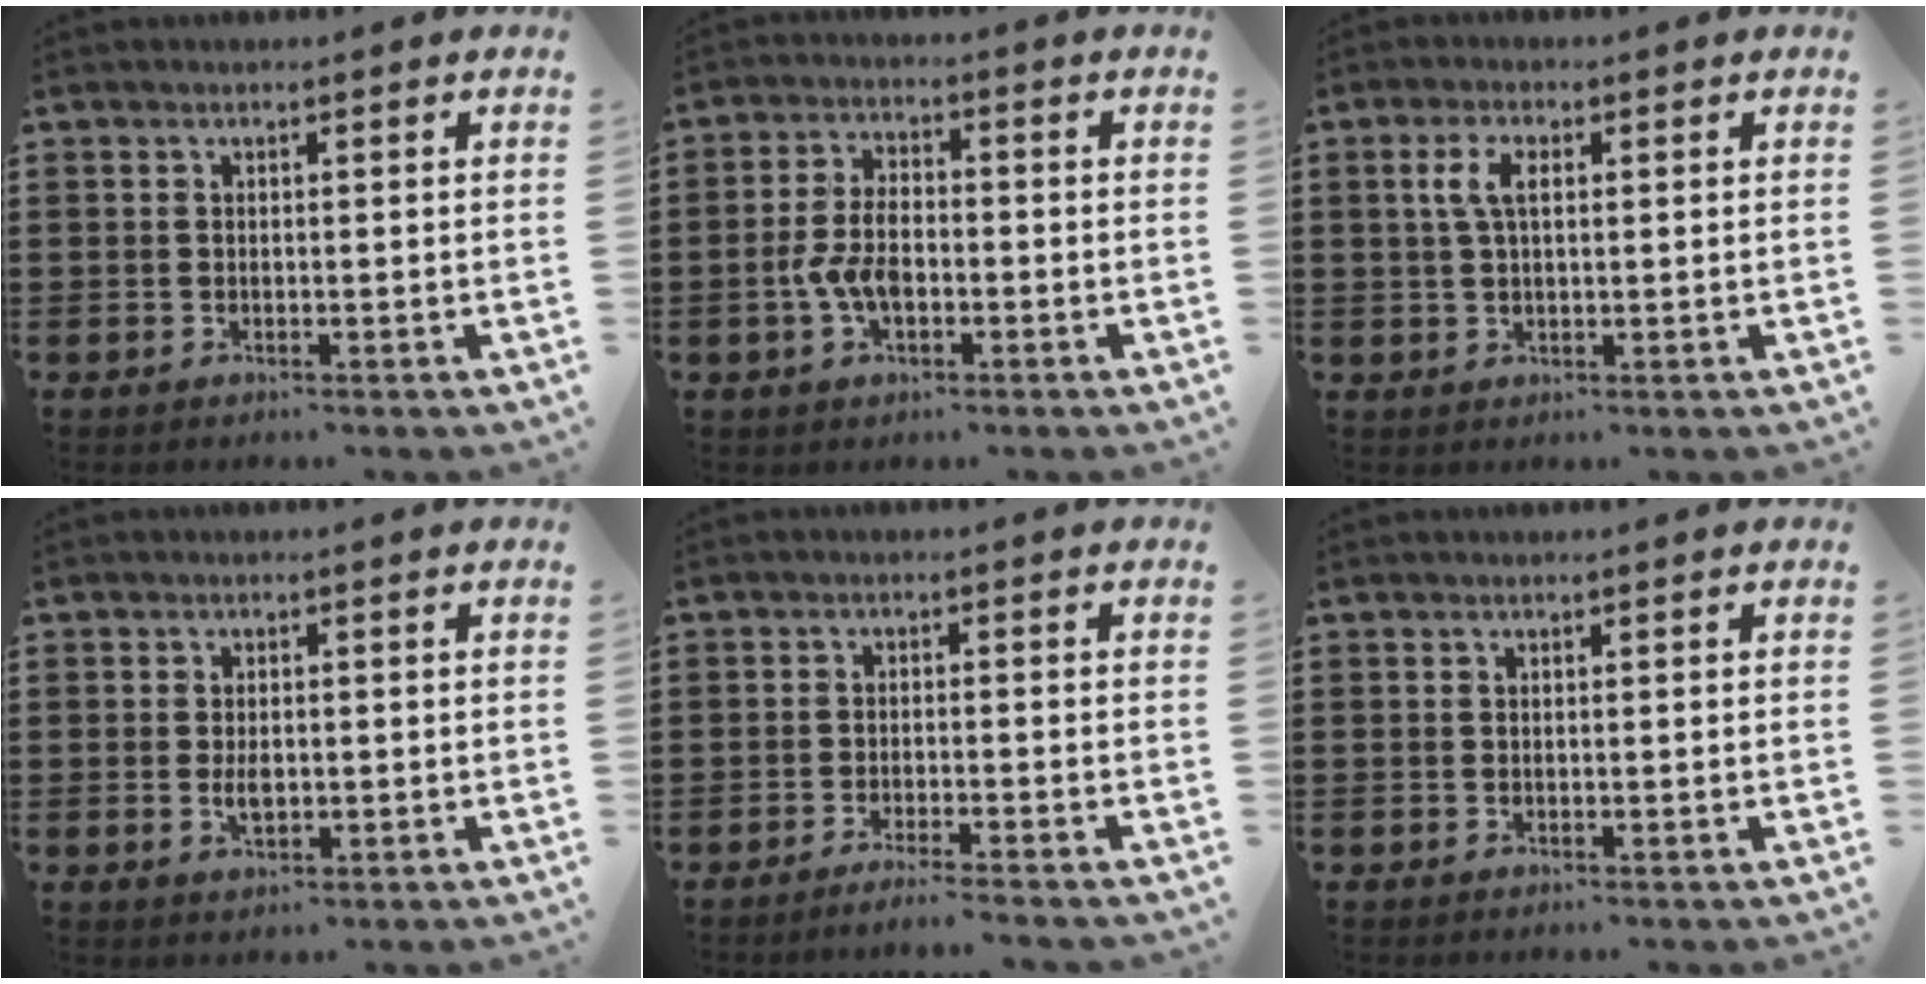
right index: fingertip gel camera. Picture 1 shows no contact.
{"total": 6.1, "force": [-1.6, 3.2, 4.9], "torque": [-0.120, -0.002, -0.037]}
{"total": 4.1, "force": [1.0, 1.8, 3.6], "torque": [-0.083, 0.008, 0.013]}
{"total": 2.4, "force": [-0.2, 1.3, 2.0], "torque": [-0.038, 0.002, -0.002]}
{"total": 2.3, "force": [-2.1, -0.6, 0.7], "torque": [-0.010, -0.001, -0.041]}
{"total": 0.0}